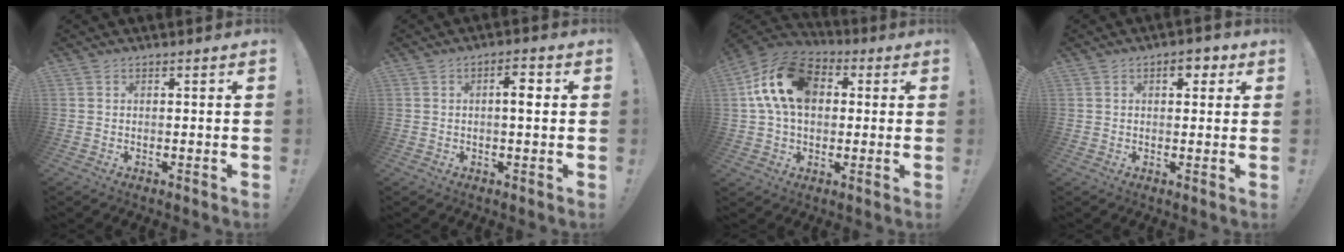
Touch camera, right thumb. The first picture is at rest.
{"total": 4.4, "force": [0.7, 1.0, 4.2], "torque": [-0.058, 0.000, 0.001]}
{"total": 17.6, "force": [4.1, 12.3, 12.0], "torque": [-0.212, 0.010, 0.079]}
{"total": 4.4, "force": [1.7, 2.6, 3.1], "torque": [-0.027, -0.002, 0.023]}